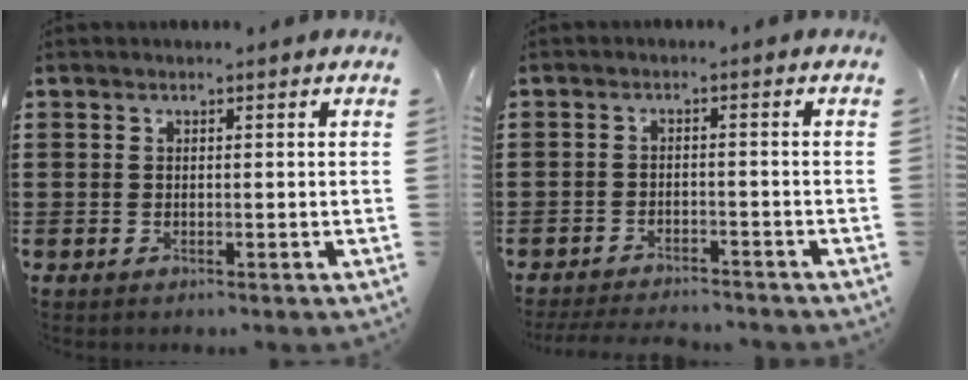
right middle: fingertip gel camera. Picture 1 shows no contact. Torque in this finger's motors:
{"motor_torque": [0.17, -0.17, 0.03, 0.08]}